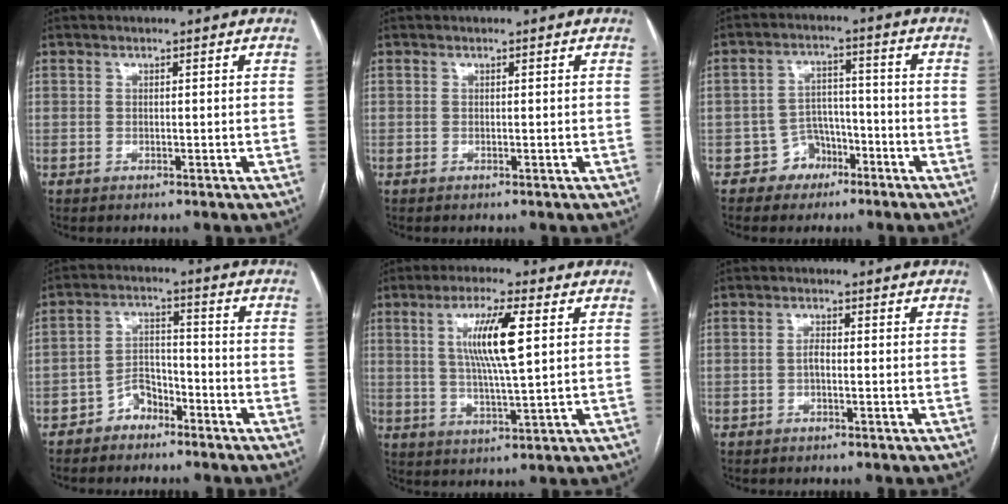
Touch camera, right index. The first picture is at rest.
{"total": 0.0}
{"total": 5.2, "force": [-3.1, 4.1, 0.7], "torque": [-0.003, 0.018, -0.045]}
{"total": 5.0, "force": [-3.5, 2.9, 2.1], "torque": [-0.033, 0.016, -0.064]}
{"total": 9.7, "force": [2.5, 0.8, 9.3], "torque": [-0.177, 0.001, 0.045]}
{"total": 1.6, "force": [-0.4, 0.5, 1.5], "torque": [-0.028, 0.003, -0.008]}